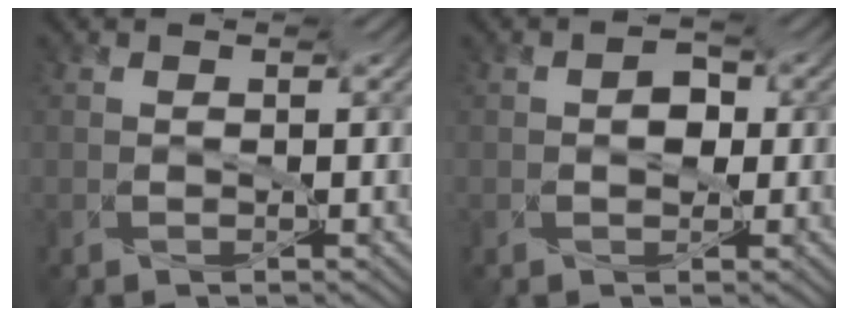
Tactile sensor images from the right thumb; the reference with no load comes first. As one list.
[{"total": 2.0, "force": [-0.3, 1.3, 1.5], "torque": [-0.013, 0.005, -0.010]}]